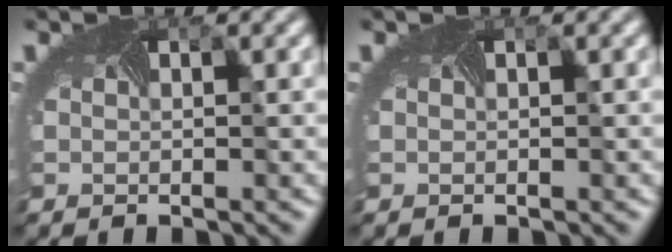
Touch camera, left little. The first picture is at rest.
{"total": 0.0}